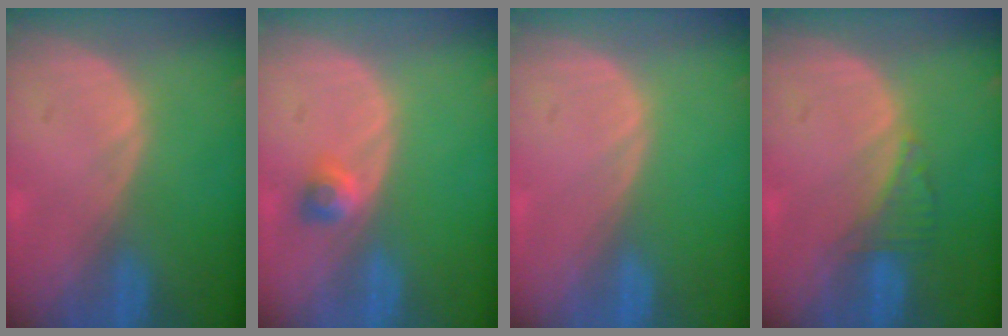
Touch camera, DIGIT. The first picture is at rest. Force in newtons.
{"total": 2.4, "press": 2.1, "slide": 1.2}
{"total": 0.0}
{"total": 2.5, "press": 2.5, "slide": 0.2}